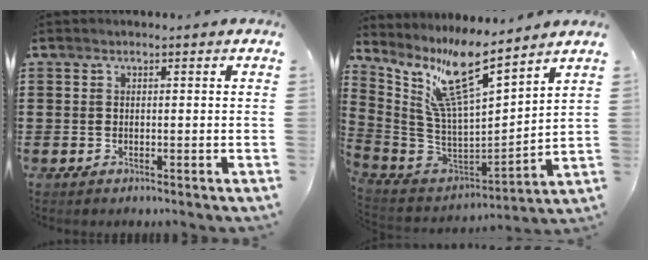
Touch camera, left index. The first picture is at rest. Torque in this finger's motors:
{"motor_torque": [1.17, 0.14, 0.86, 0.21]}